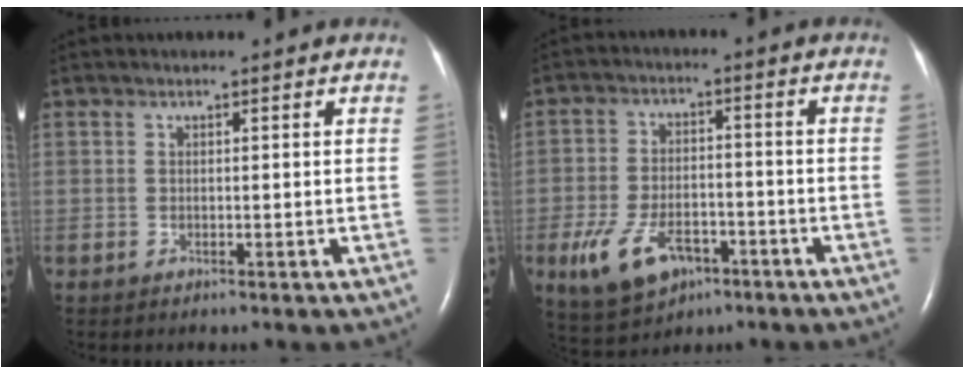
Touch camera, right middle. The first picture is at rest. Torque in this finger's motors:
{"motor_torque": [0.64, -0.48, 0.19, 0.08]}